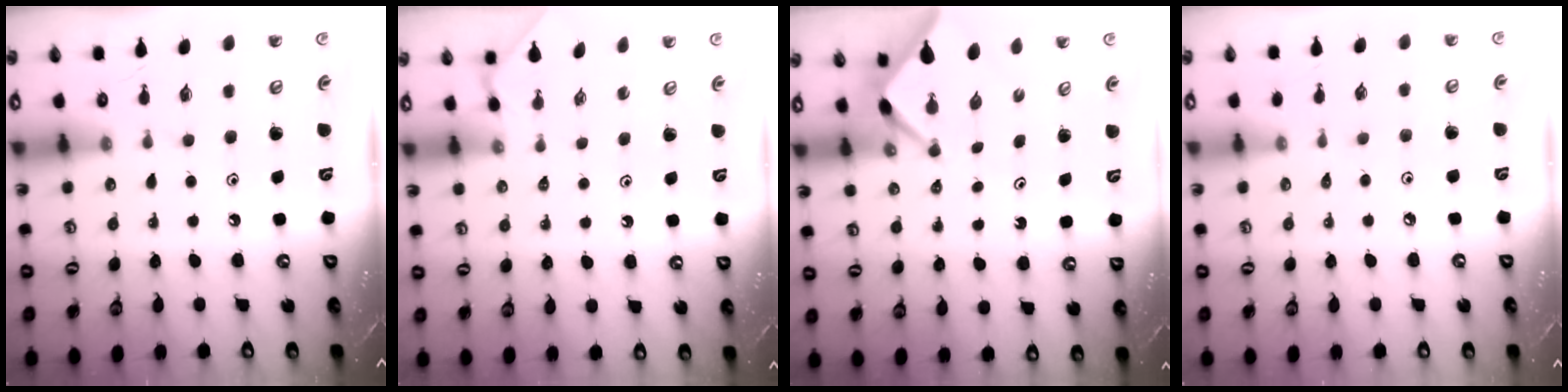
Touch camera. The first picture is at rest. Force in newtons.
{"total": 0.9, "press": 0.9, "slide": 0.3}
{"total": 2.6, "press": 2.5, "slide": 0.4}
{"total": 2.4, "press": 2.3, "slide": 0.5}